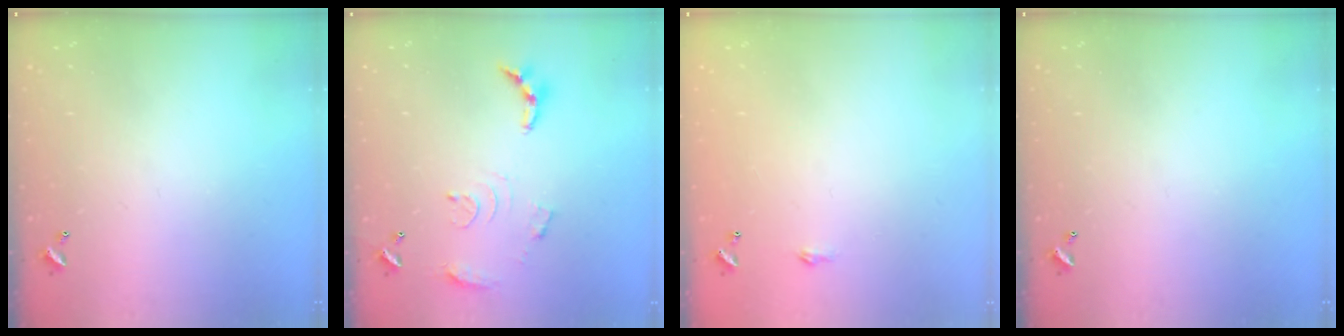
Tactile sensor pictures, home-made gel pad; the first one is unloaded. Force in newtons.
{"total": 10.6, "press": 10.6, "slide": 0.8}
{"total": 1.8, "press": 1.8, "slide": 0.3}
{"total": 0.0}